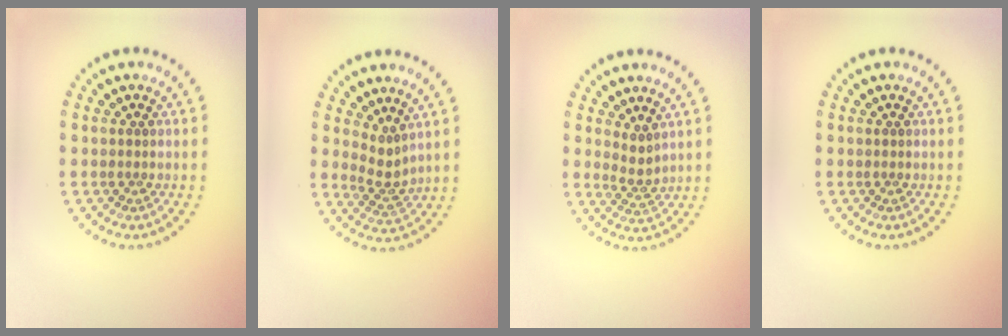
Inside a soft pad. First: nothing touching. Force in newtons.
{"total": 2.1, "press": 1.5, "slide": 1.5}
{"total": 1.8, "press": 1.3, "slide": 1.2}
{"total": 0.0}